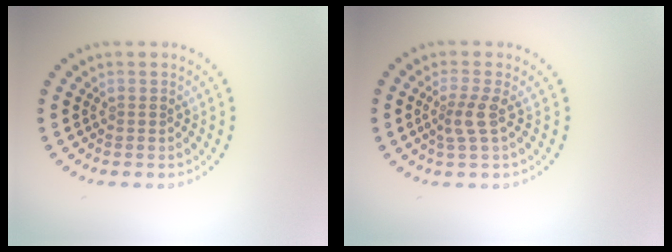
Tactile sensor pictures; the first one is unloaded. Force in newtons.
{"total": 2.1, "press": 1.6, "slide": 1.4}